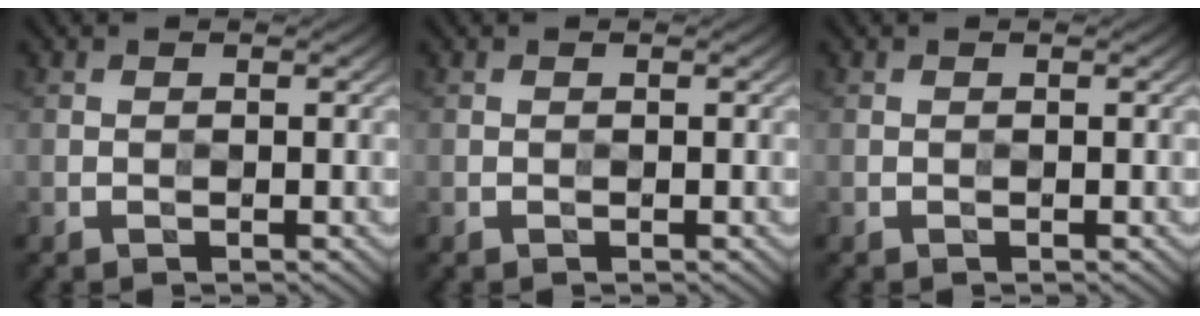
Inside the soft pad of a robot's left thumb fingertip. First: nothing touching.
{"total": 0.0}
{"total": 0.0}